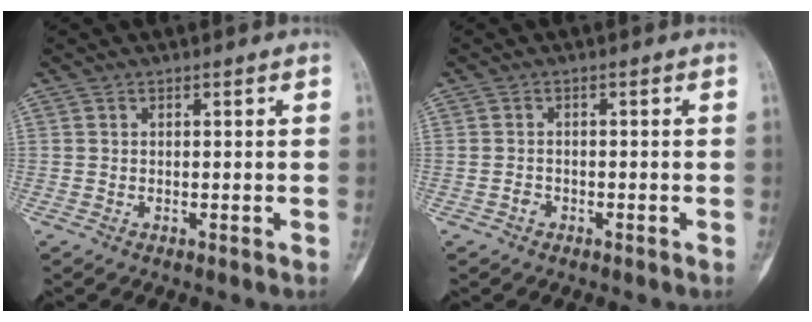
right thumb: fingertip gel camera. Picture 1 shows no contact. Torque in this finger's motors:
{"motor_torque": [0.57, 0.22, 0.16, 0.02, 0.05]}